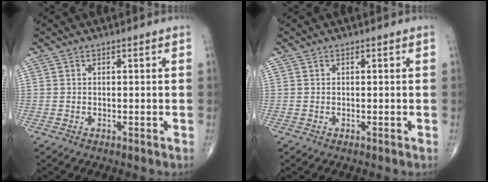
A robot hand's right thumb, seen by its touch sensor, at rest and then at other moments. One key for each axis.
{"total": 0.0}